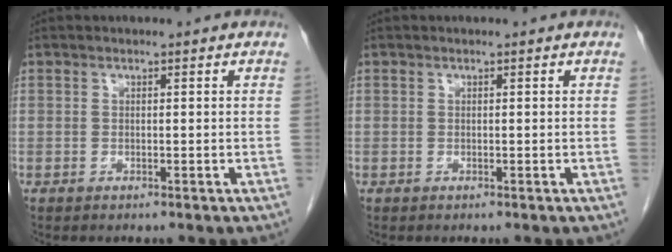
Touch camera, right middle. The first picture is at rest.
{"total": 0.0}